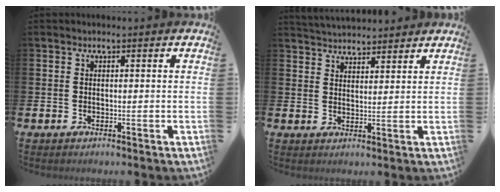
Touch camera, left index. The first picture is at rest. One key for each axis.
{"total": 3.9, "fx": 3.8, "fy": 0.6, "fz": -0.3, "tx": 0.001, "ty": -0.021, "tz": 0.069}